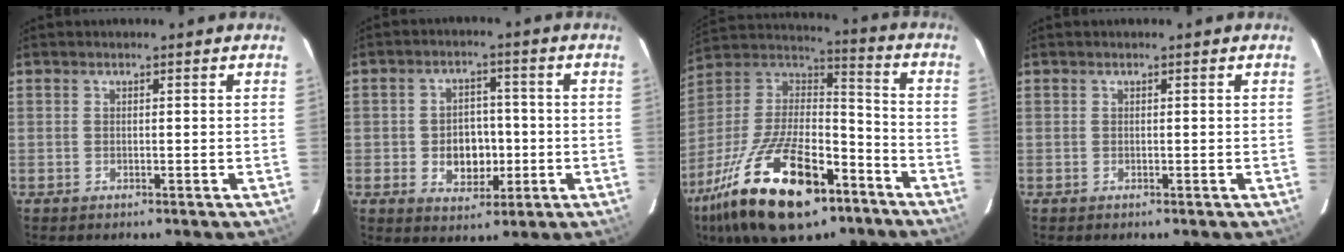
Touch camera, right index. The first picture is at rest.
{"total": 7.5, "force": [-1.5, 5.8, 4.6], "torque": [-0.092, 0.008, -0.011]}
{"total": 27.4, "force": [-15.8, 12.0, 18.9], "torque": [-0.372, -0.021, -0.260]}
{"total": 0.0}